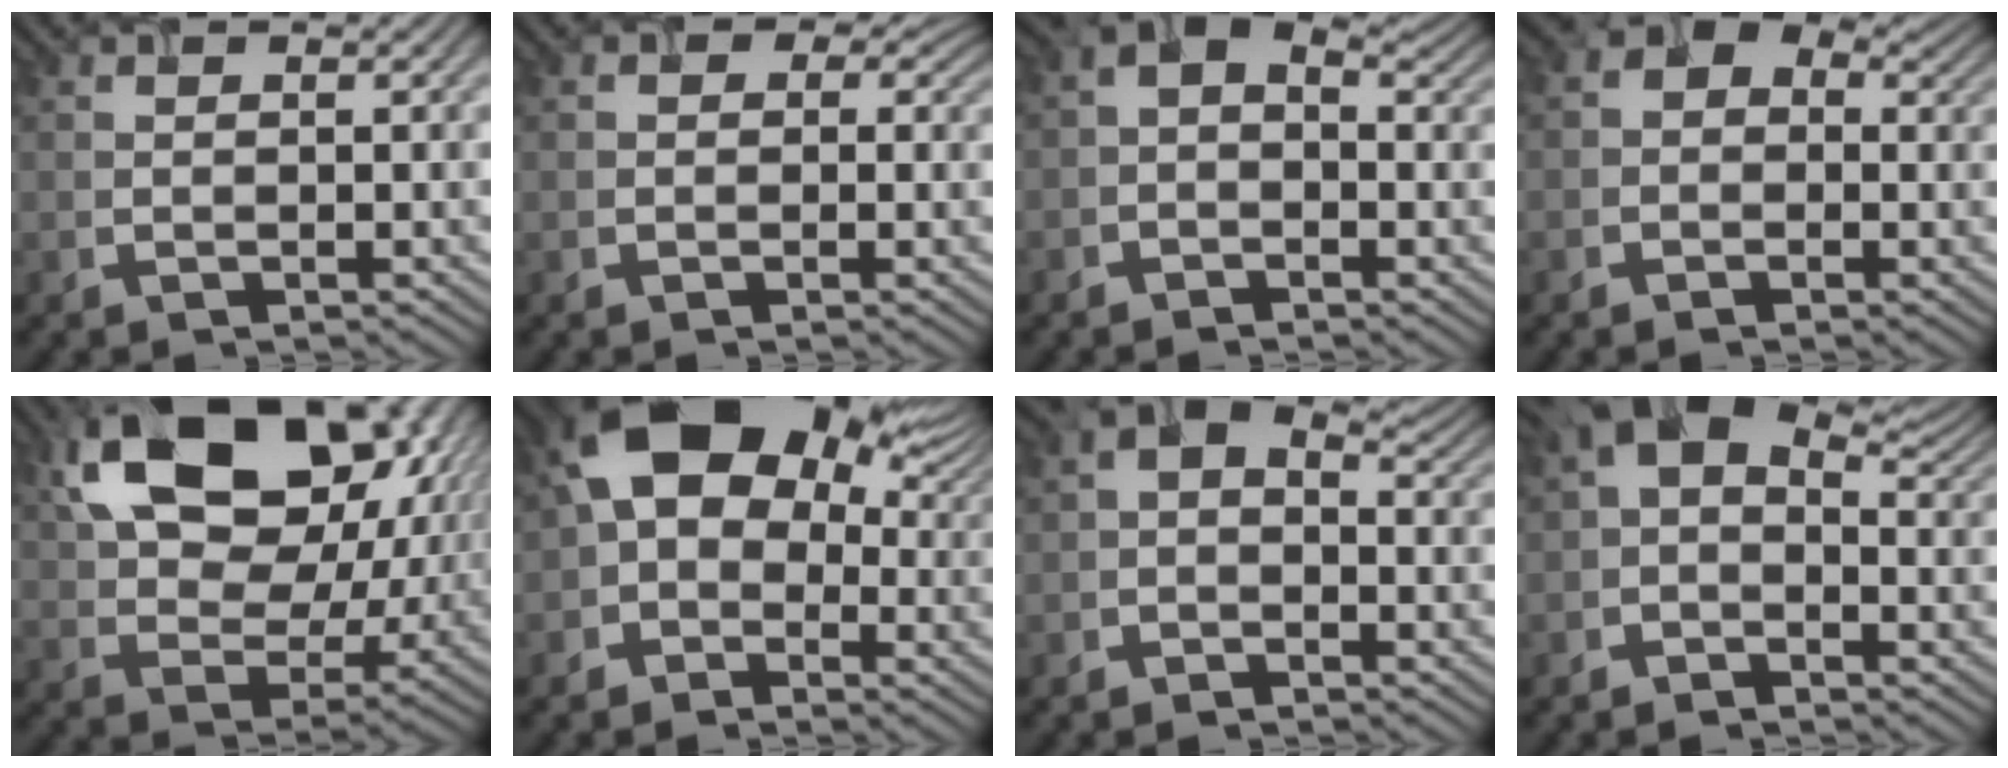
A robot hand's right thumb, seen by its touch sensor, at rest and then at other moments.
{"total": 2.5, "force": [0.8, 2.0, 1.2], "torque": [-0.023, -0.004, -0.003]}
{"total": 4.4, "force": [0.5, 3.0, 3.2], "torque": [-0.057, 0.011, -0.005]}
{"total": 4.8, "force": [1.0, 3.6, 2.9], "torque": [-0.045, 0.012, -0.004]}
{"total": 18.8, "force": [6.9, 12.1, 12.7], "torque": [-0.231, 0.014, 0.130]}
{"total": 15.7, "force": [3.6, 10.8, 10.8], "torque": [-0.165, 0.016, 0.056]}
{"total": 5.0, "force": [0.7, 3.4, 3.7], "torque": [-0.064, 0.011, -0.001]}
{"total": 9.0, "force": [2.6, 5.5, 6.6], "torque": [-0.123, 0.011, 0.033]}